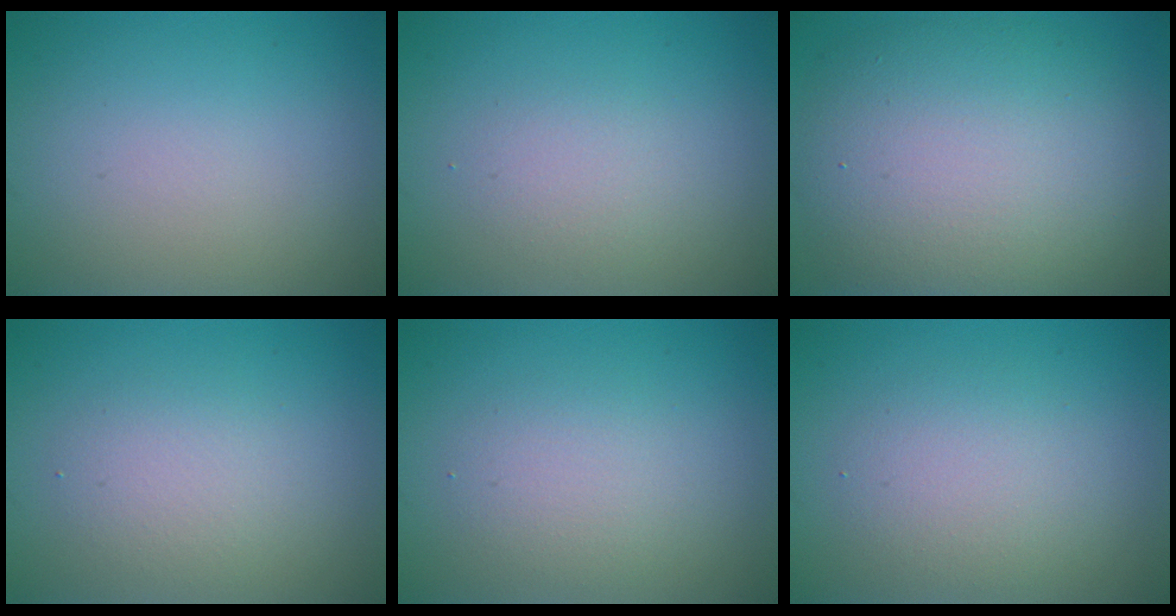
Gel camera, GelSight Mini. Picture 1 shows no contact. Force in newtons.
{"total": 1.6, "press": 1.6, "slide": 0.2}
{"total": 10.7, "press": 10.7, "slide": 0.7}
{"total": 2.4, "press": 2.4, "slide": 0.2}
{"total": 2.3, "press": 2.3, "slide": 0.1}
{"total": 3.2, "press": 3.2, "slide": 0.1}